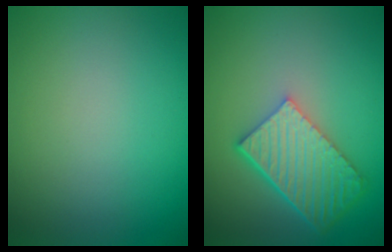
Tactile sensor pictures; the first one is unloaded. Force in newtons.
{"total": 5.7, "press": 4.1, "slide": 3.9}